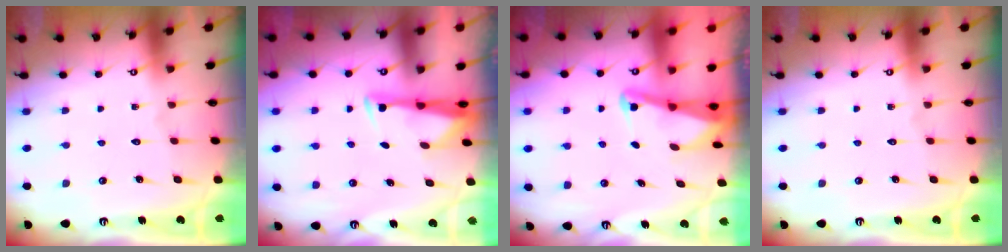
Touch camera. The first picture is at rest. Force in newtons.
{"total": 3.2, "press": 3.1, "slide": 0.9}
{"total": 2.1, "press": 2.1, "slide": 0.3}
{"total": 0.0}